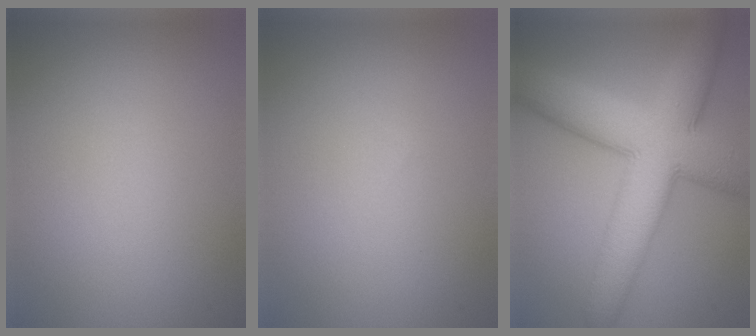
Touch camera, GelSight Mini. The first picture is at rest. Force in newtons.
{"total": 0.0}
{"total": 11.3, "press": 11.3, "slide": 0.2}